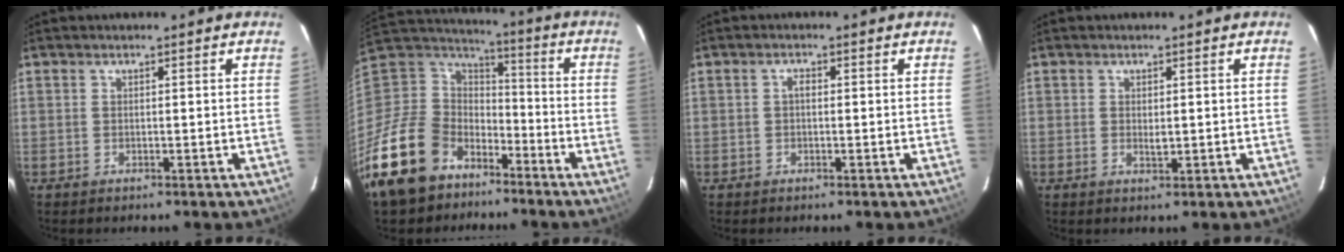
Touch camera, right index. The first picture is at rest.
{"total": 19.6, "force": [-13.0, 13.2, 6.4], "torque": [-0.175, 0.028, -0.211]}
{"total": 1.1, "force": [0.0, 0.7, 0.9], "torque": [-0.015, 0.006, -0.003]}
{"total": 1.5, "force": [0.1, 0.8, 1.3], "torque": [-0.023, -0.001, 0.003]}